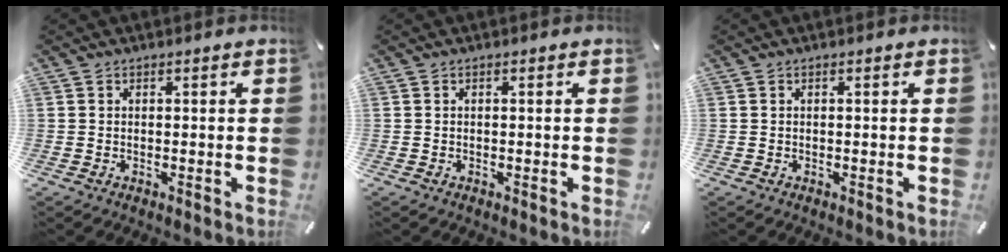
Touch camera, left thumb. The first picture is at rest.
{"total": 0.0}
{"total": 0.0}